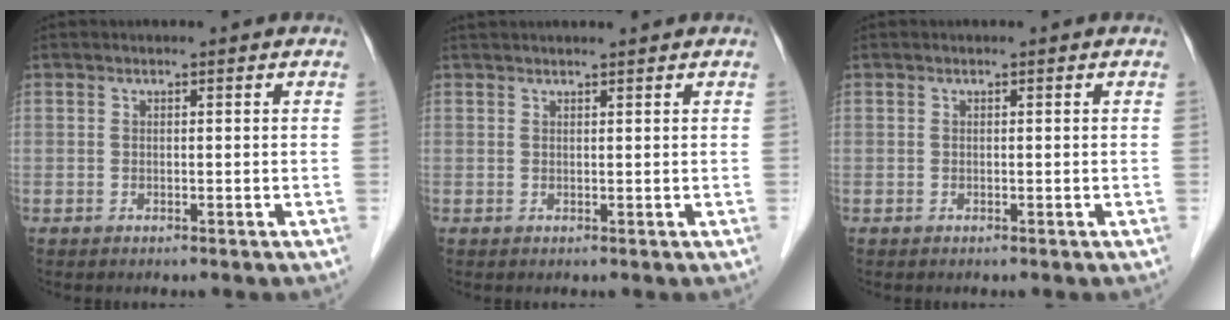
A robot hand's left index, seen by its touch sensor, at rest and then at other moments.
{"total": 5.5, "force": [5.0, 0.0, 2.3], "torque": [-0.028, 0.030, 0.067]}
{"total": 0.0}